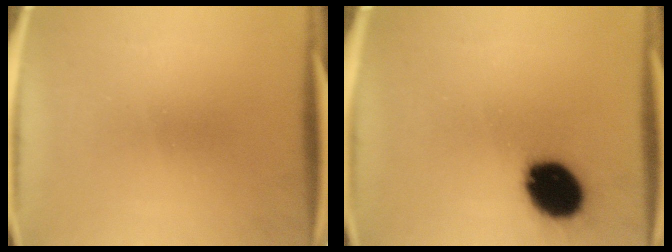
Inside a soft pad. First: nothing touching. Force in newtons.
{"total": 14.8}